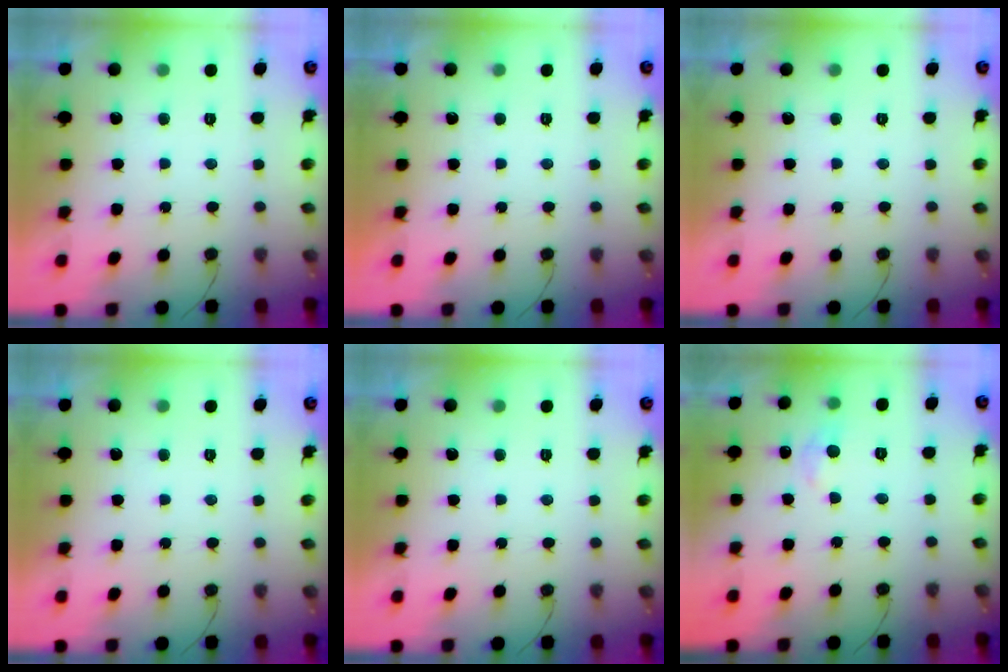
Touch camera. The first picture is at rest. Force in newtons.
{"total": 0.0}
{"total": 0.0}
{"total": 0.0}
{"total": 0.0}
{"total": 5.7, "press": 5.6, "slide": 0.8}